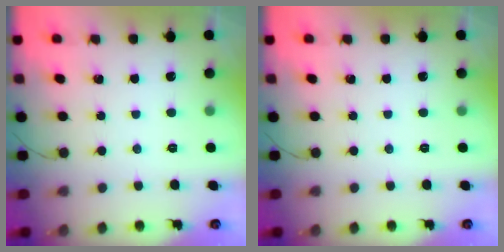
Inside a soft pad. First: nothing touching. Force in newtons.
{"total": 0.0}